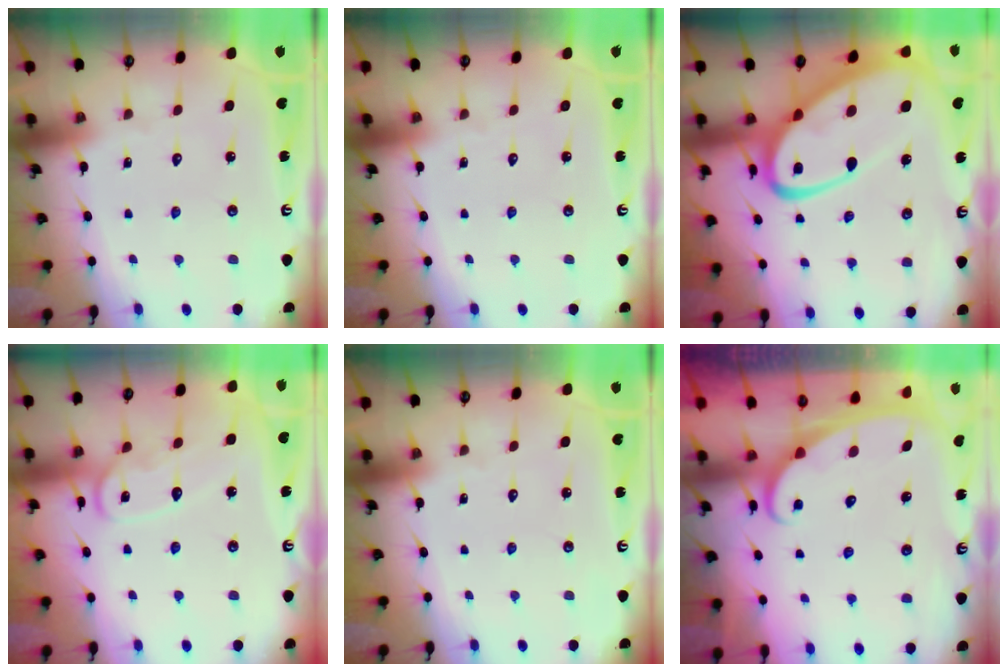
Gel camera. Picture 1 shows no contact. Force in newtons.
{"total": 0.0}
{"total": 15.8, "press": 15.7, "slide": 1.5}
{"total": 12.1, "press": 12.0, "slide": 1.2}
{"total": 0.0}
{"total": 2.3, "press": 2.3, "slide": 0.4}